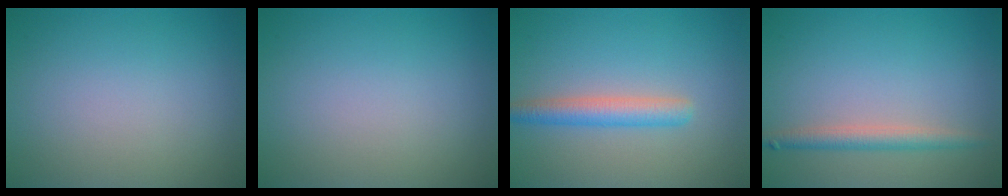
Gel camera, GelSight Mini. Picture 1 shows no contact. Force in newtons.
{"total": 0.0}
{"total": 3.0, "press": 3.0, "slide": 0.1}
{"total": 2.2, "press": 2.2, "slide": 0.1}